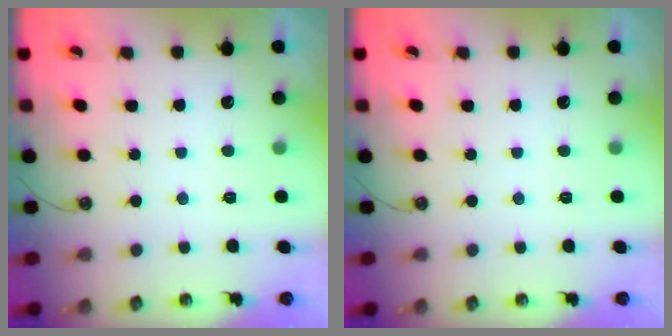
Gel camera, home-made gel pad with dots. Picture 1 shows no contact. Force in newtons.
{"total": 0.0}